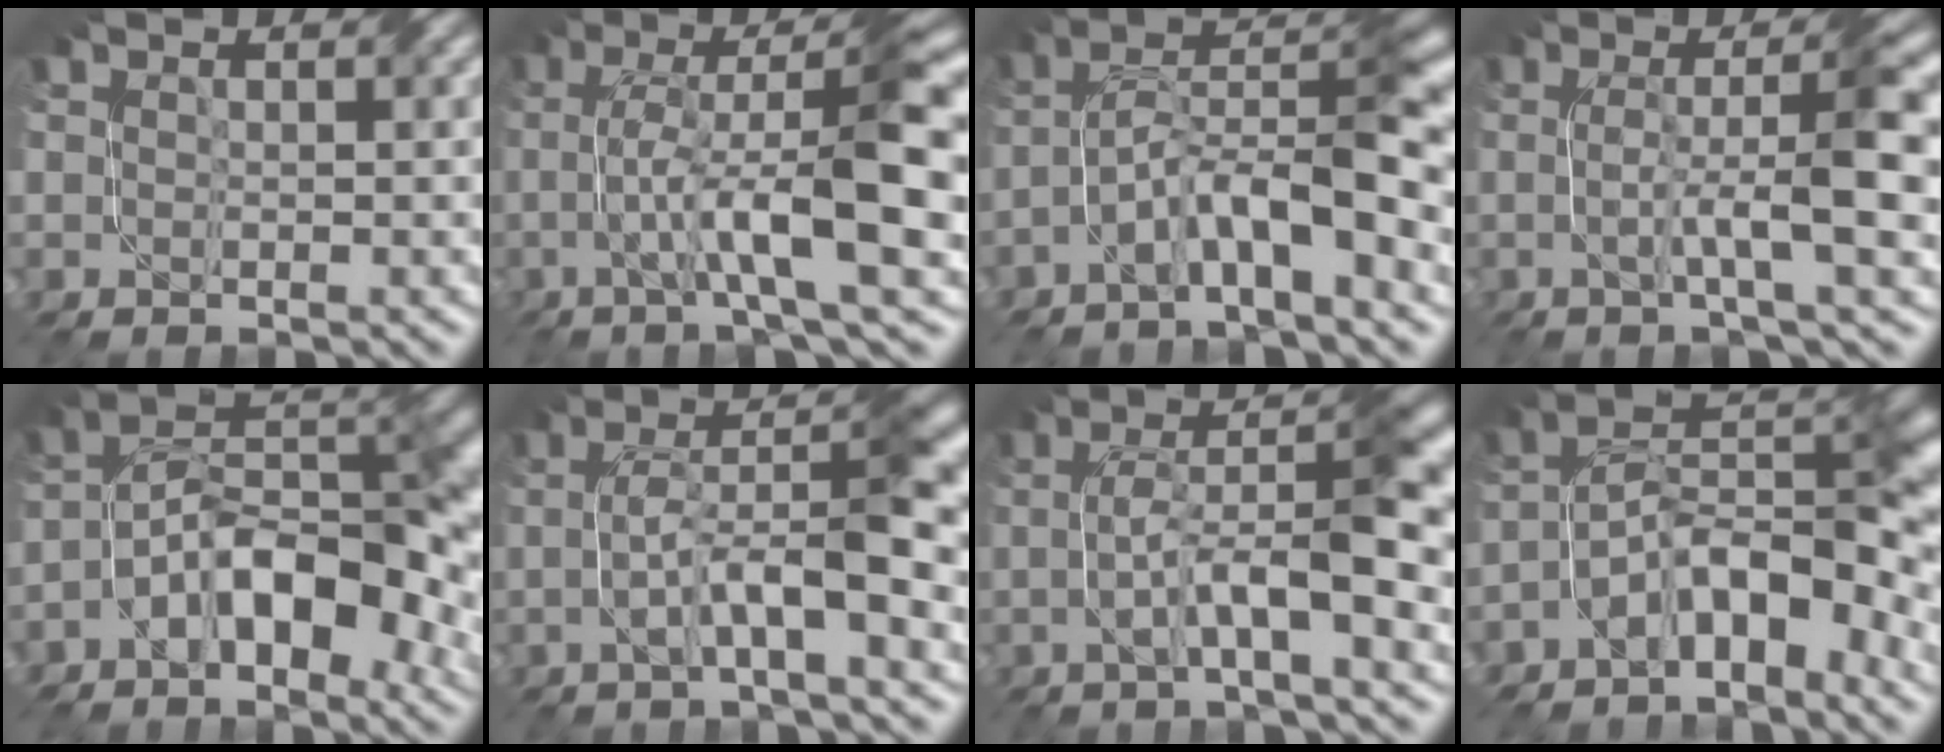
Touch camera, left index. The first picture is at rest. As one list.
[{"total": 10.5, "force": [-0.6, 1.9, 10.3], "torque": [-0.164, 0.020, -0.014]}, {"total": 7.7, "force": [-3.1, 1.9, 6.8], "torque": [-0.120, 0.022, -0.057]}, {"total": 7.2, "force": [-0.2, 0.9, 7.1], "torque": [-0.113, 0.009, -0.003]}, {"total": 11.0, "force": [-3.6, 5.0, 9.1], "torque": [-0.136, 0.015, -0.069]}, {"total": 7.6, "force": [-1.0, 1.7, 7.3], "torque": [-0.126, 0.018, -0.019]}, {"total": 7.7, "force": [-0.8, 1.7, 7.5], "torque": [-0.129, 0.016, -0.016]}, {"total": 8.7, "force": [-3.7, 4.0, 6.8], "torque": [-0.093, 0.020, -0.075]}]